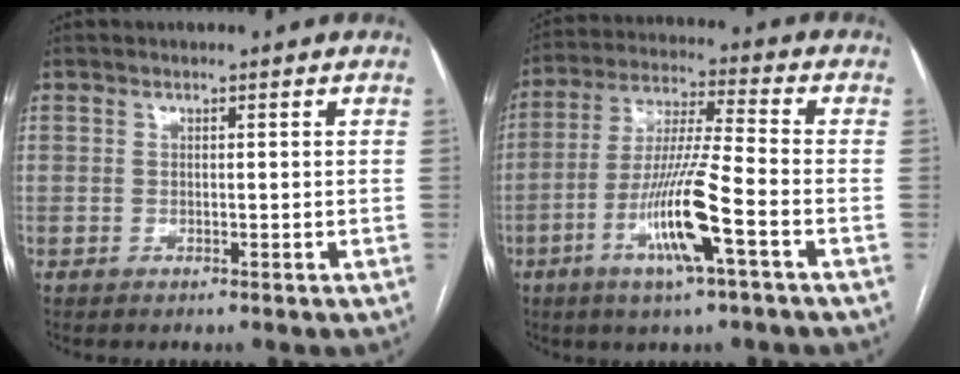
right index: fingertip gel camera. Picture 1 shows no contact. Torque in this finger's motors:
{"motor_torque": [1.84, -0.30, 0.99, 0.21]}